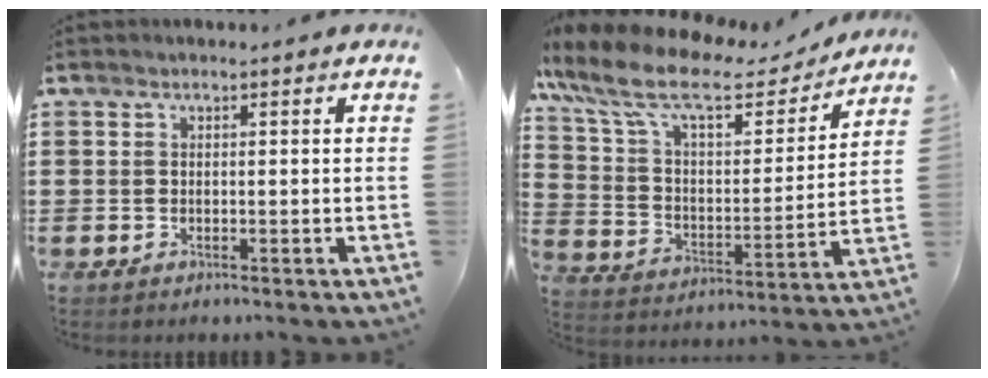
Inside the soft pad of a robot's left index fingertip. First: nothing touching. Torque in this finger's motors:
{"motor_torque": [2.14, 0.00, 1.05, 0.21]}